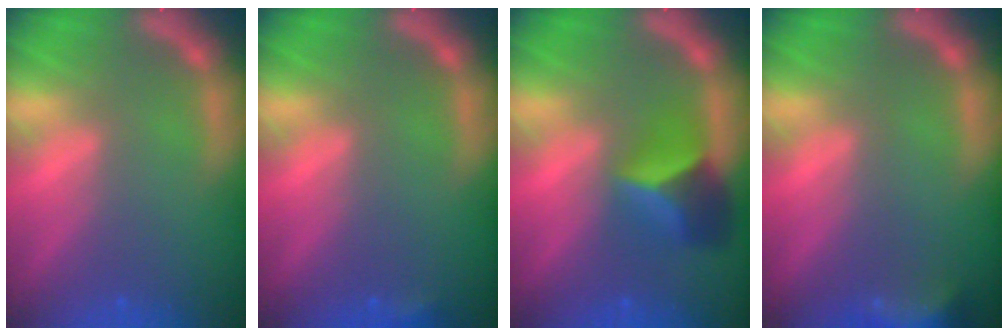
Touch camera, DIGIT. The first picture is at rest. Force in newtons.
{"total": 0.9}
{"total": 4.9}
{"total": 5.5}